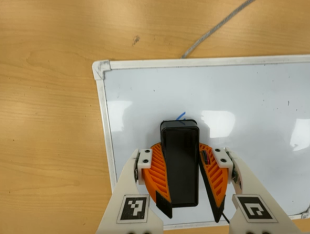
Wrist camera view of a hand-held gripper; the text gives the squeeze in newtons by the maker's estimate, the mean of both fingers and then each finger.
{"total": 16.9, "left": 17.8, "right": 16.0}